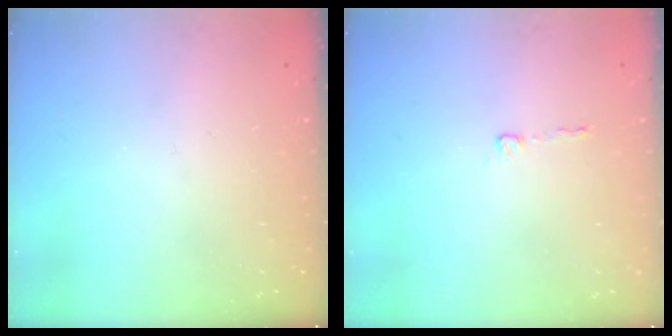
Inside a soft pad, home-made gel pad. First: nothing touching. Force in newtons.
{"total": 2.3, "press": 2.3, "slide": 0.2}